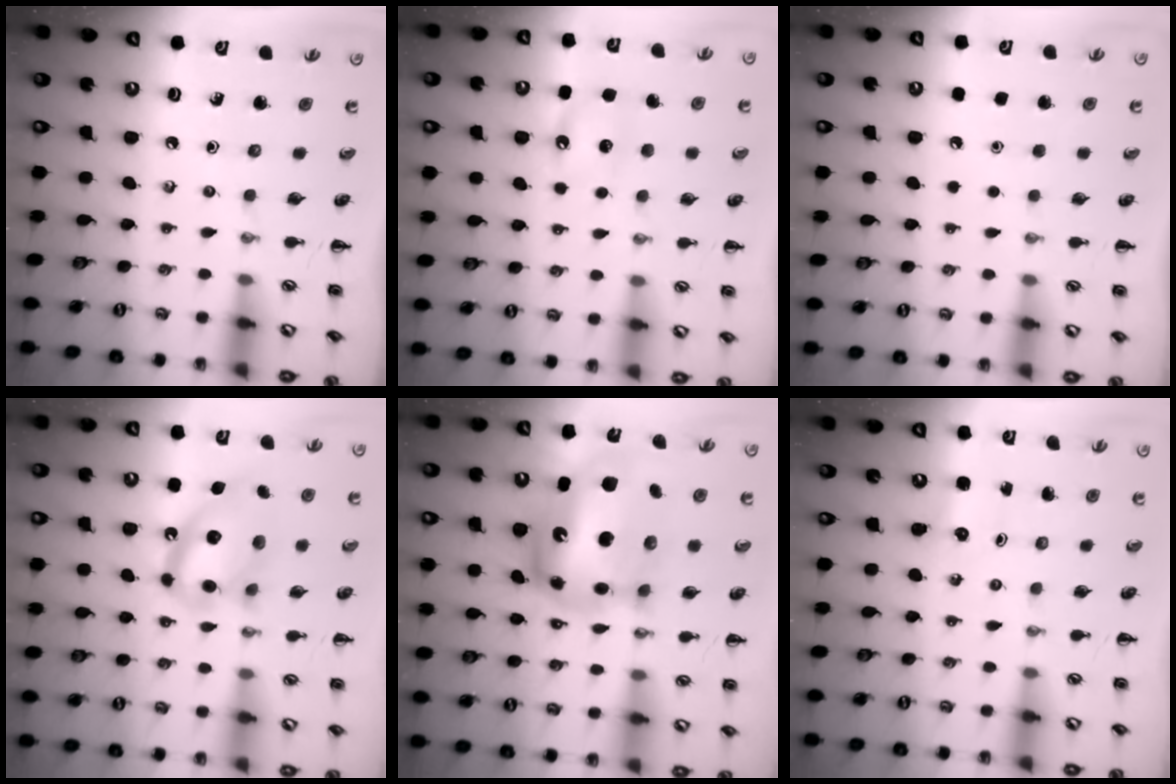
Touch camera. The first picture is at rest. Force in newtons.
{"total": 6.0, "press": 5.7, "slide": 1.8}
{"total": 1.6, "press": 1.6, "slide": 0.1}
{"total": 14.7, "press": 14.5, "slide": 2.4}
{"total": 18.9, "press": 18.3, "slide": 4.9}
{"total": 2.6, "press": 2.5, "slide": 0.7}